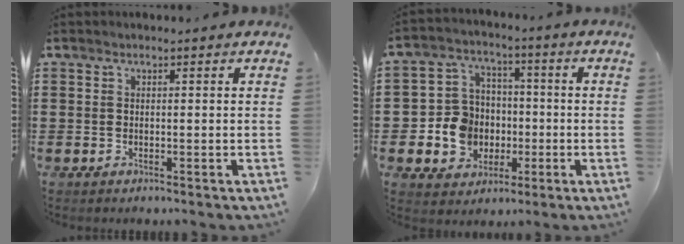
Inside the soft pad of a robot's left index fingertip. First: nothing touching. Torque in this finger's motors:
{"motor_torque": [1.08, 0.31, 0.61, 0.07]}